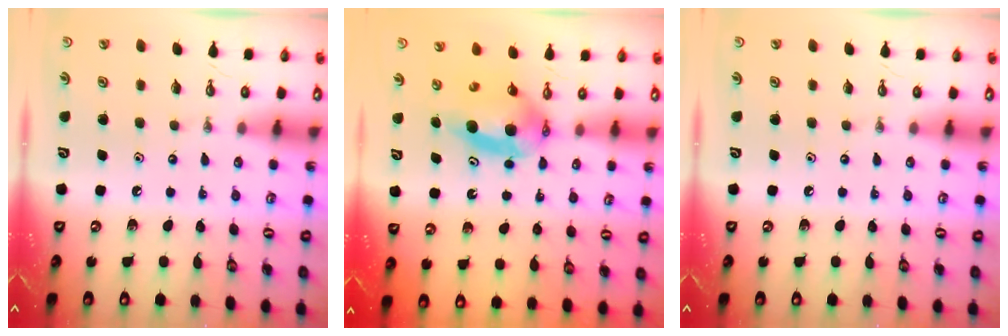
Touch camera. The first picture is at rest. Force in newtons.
{"total": 7.3, "press": 4.9, "slide": 5.3}
{"total": 0.0}